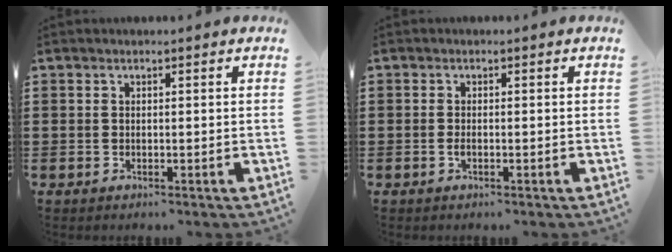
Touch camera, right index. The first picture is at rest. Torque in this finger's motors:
{"motor_torque": [1.06, 1.08, 0.09, 0.05]}